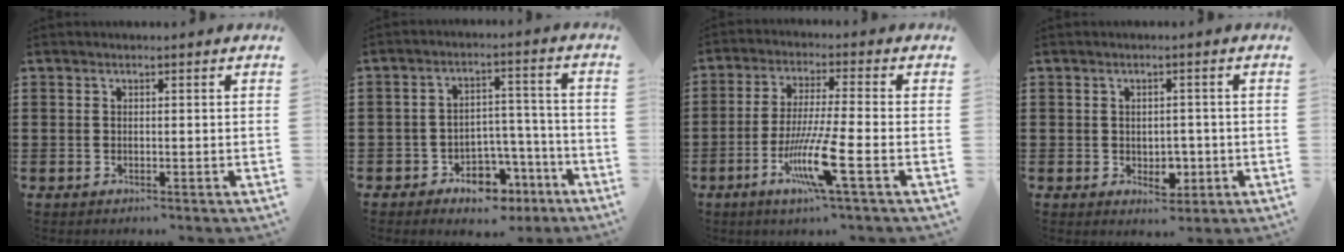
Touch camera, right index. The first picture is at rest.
{"total": 6.0, "force": [-4.2, 3.4, 2.5], "torque": [-0.041, 0.025, -0.076]}
{"total": 9.8, "force": [-4.3, 0.4, 8.8], "torque": [-0.185, -0.017, -0.086]}
{"total": 3.0, "force": [-0.5, 2.3, 1.8], "torque": [-0.031, 0.002, -0.012]}